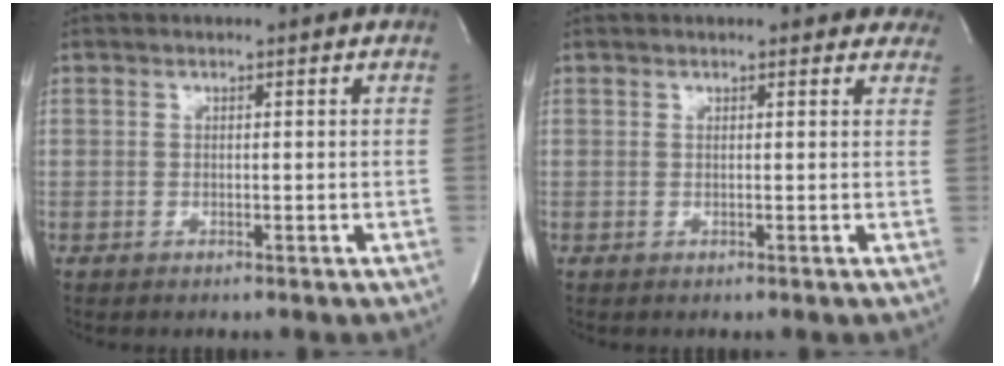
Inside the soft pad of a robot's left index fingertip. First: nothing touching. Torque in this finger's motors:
{"motor_torque": [-0.11, 0.08, -0.03, -0.01]}